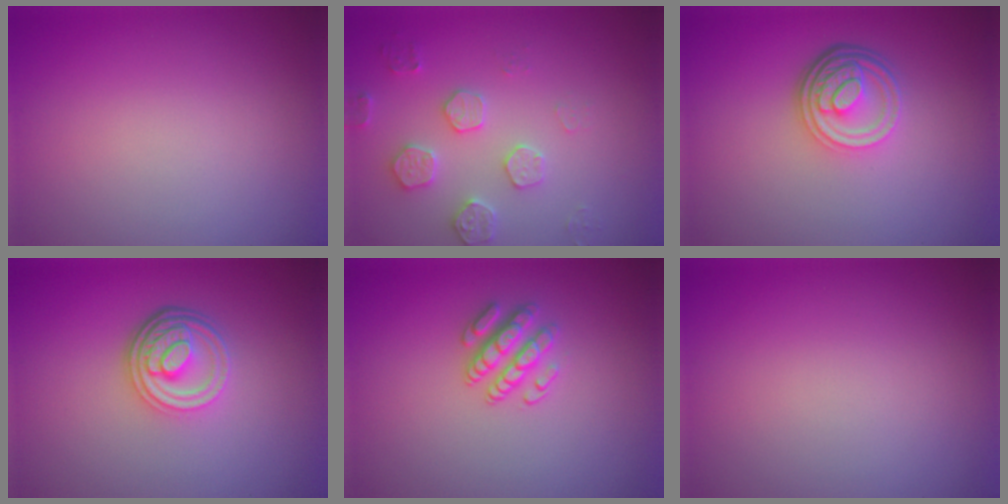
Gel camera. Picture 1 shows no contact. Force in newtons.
{"total": 3.2, "press": 3.1, "slide": 0.7}
{"total": 4.9, "press": 3.5, "slide": 3.4}
{"total": 4.5, "press": 3.4, "slide": 3.0}
{"total": 2.7, "press": 2.5, "slide": 1.0}
{"total": 0.0}